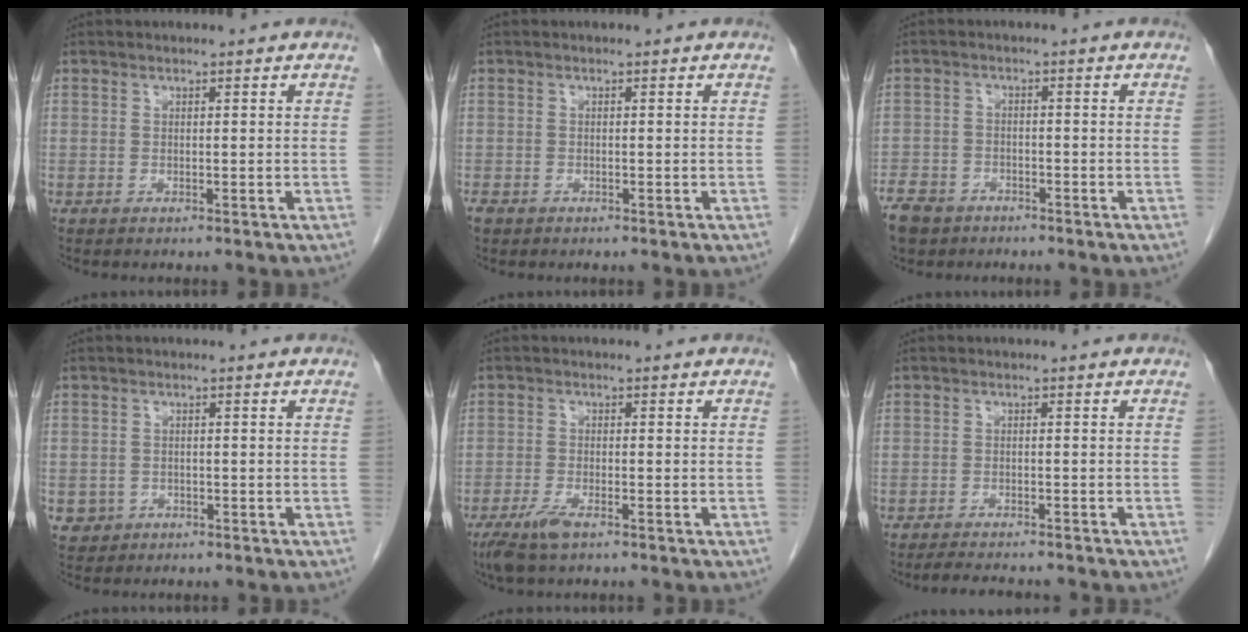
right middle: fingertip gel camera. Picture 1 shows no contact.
{"total": 1.0, "force": [-0.7, 0.7, 0.3], "torque": [-0.013, 0.000, -0.012]}
{"total": 7.1, "force": [-5.3, 4.3, 2.0], "torque": [-0.049, -0.001, -0.093]}
{"total": 2.5, "force": [-1.0, 2.3, 0.1], "torque": [0.003, 0.009, -0.012]}
{"total": 4.0, "force": [-2.7, 0.9, 2.8], "torque": [-0.067, -0.009, -0.049]}
{"total": 5.7, "force": [-5.3, 0.7, 2.0], "torque": [-0.027, -0.012, -0.080]}